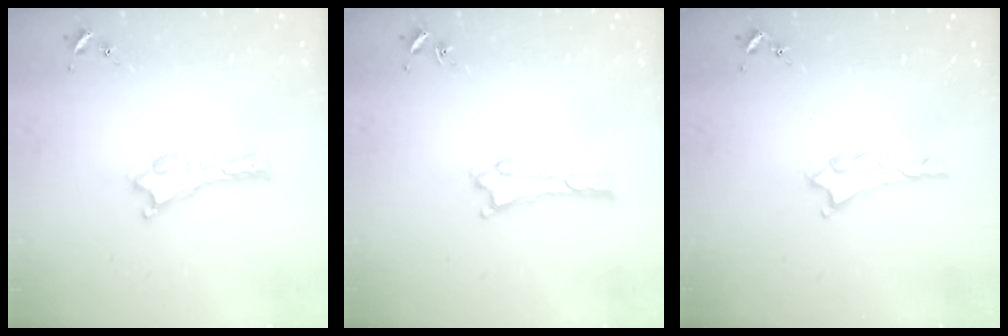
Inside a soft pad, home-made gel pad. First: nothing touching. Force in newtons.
{"total": 1.1, "press": 1.0, "slide": 0.1}
{"total": 0.8, "press": 0.8, "slide": 0.1}